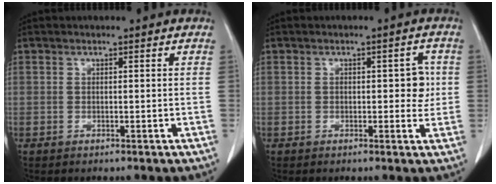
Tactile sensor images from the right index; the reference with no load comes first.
{"total": 3.5, "force": [0.1, 1.6, 3.1], "torque": [-0.031, 0.010, 0.000]}